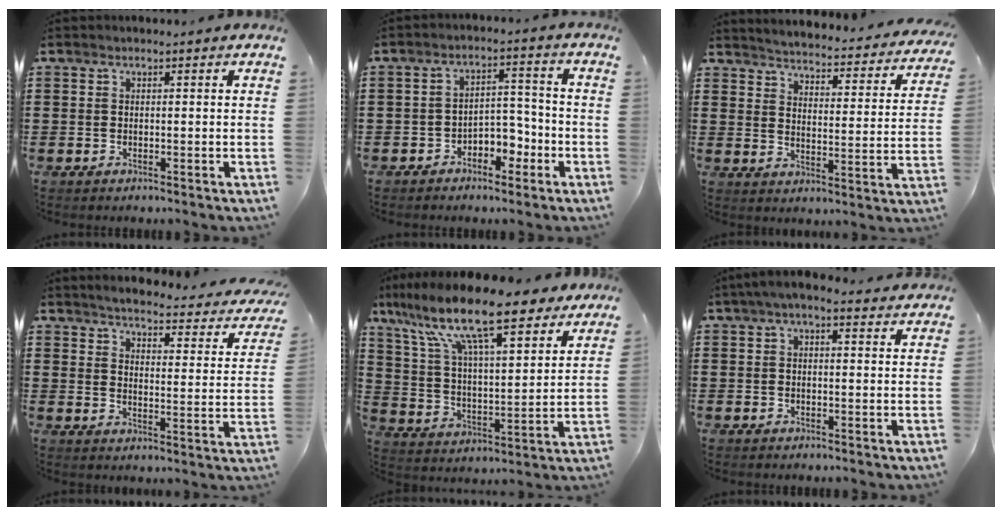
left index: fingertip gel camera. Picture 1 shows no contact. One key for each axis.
{"total": 4.4, "fx": -3.2, "fy": 2.4, "fz": 1.9, "tx": -0.037, "ty": 0.014, "tz": -0.063}
{"total": 3.6, "fx": 3.5, "fy": -0.5, "fz": 0.4, "tx": -0.029, "ty": -0.037, "tz": 0.052}
{"total": 3.5, "fx": 3.3, "fy": -0.2, "fz": 1.1, "tx": -0.042, "ty": -0.029, "tz": 0.051}
{"total": 14.1, "fx": 10.7, "fy": 2.5, "fz": 8.8, "tx": -0.204, "ty": -0.044, "tz": 0.184}
{"total": 3.1, "fx": 2.0, "fy": 1.0, "fz": 2.2, "tx": -0.047, "ty": 0.006, "tz": 0.036}